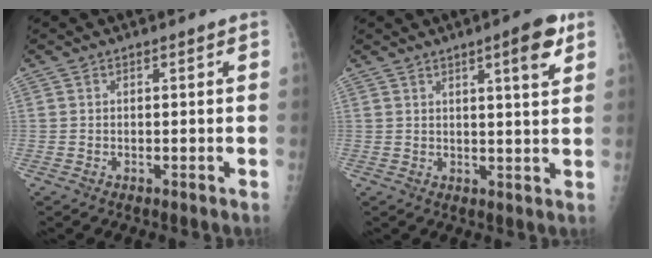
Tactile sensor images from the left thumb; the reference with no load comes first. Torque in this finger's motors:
{"motor_torque": [-0.03, 0.24, -0.03, 0.23, 0.06]}